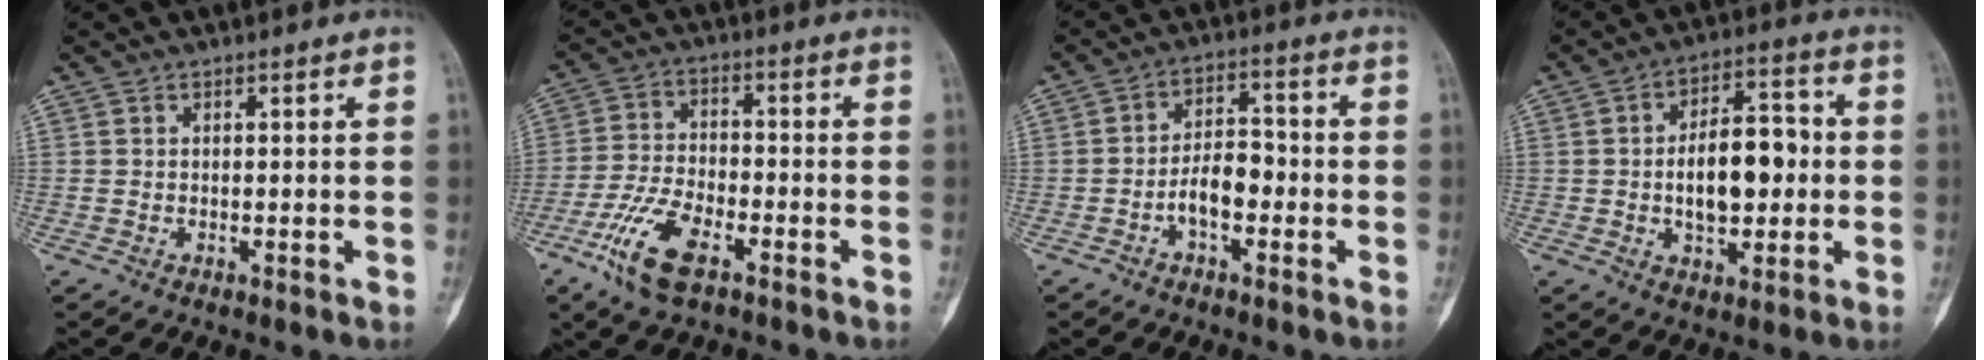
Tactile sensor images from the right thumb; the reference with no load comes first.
{"total": 11.3, "force": [-6.3, 4.6, 8.2], "torque": [-0.174, 0.016, -0.120]}
{"total": 6.5, "force": [-2.3, 3.5, 5.0], "torque": [-0.071, 0.031, -0.046]}
{"total": 12.8, "force": [-0.4, 7.0, 10.7], "torque": [-0.145, 0.025, -0.004]}